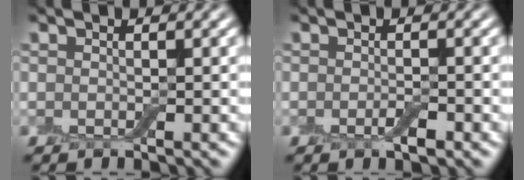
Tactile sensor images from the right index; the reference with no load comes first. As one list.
[{"total": 1.3, "force": [-0.5, 0.4, 1.1], "torque": [-0.019, -0.004, -0.011]}]